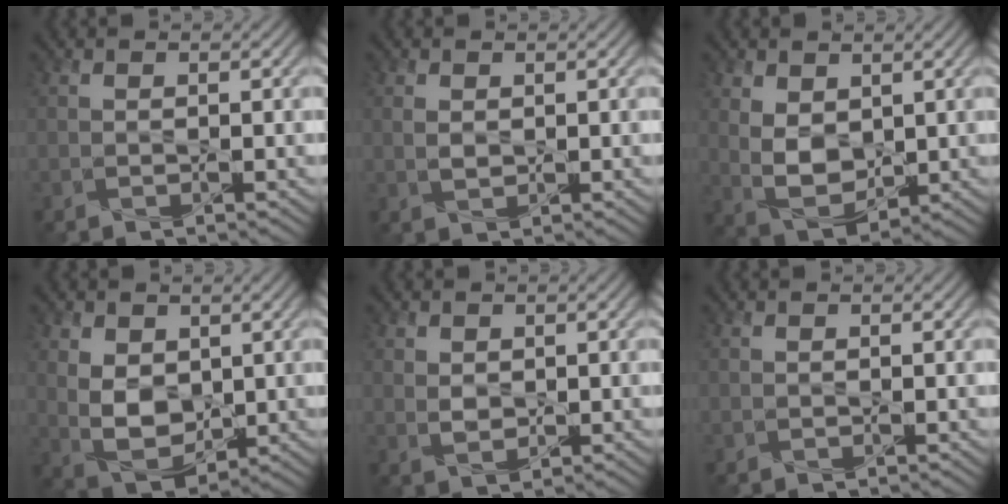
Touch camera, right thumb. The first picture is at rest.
{"total": 1.5, "force": [0.4, 1.0, 1.1], "torque": [-0.028, -0.002, 0.010]}
{"total": 5.9, "force": [1.7, 3.9, 4.0], "torque": [-0.096, -0.008, 0.040]}
{"total": 6.8, "force": [1.4, 4.7, 4.7], "torque": [-0.112, -0.009, 0.033]}
{"total": 1.9, "force": [0.7, 1.4, 1.1], "torque": [-0.028, -0.003, 0.016]}
{"total": 0.0}